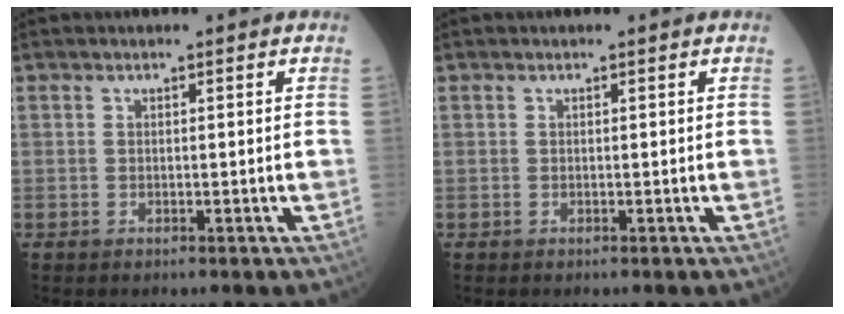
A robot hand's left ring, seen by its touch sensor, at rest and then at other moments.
{"total": 0.0}